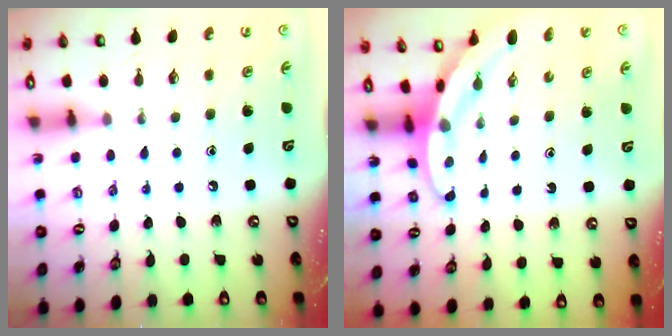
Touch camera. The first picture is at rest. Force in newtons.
{"total": 3.8, "press": 3.8, "slide": 0.2}